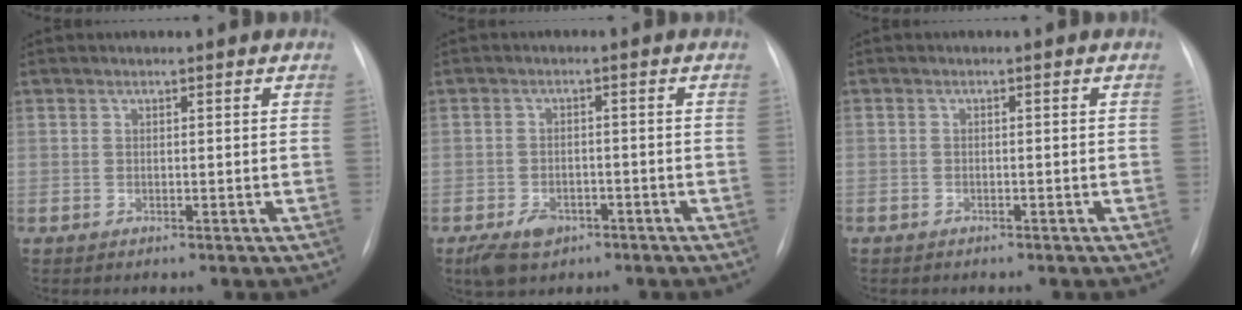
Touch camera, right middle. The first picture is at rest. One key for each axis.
{"total": 5.1, "fx": -2.9, "fy": 3.3, "fz": 2.6, "tx": -0.049, "ty": -0.002, "tz": -0.039}
{"total": 1.1, "fx": -0.8, "fy": 0.6, "fz": 0.3, "tx": -0.006, "ty": 0.002, "tz": -0.012}